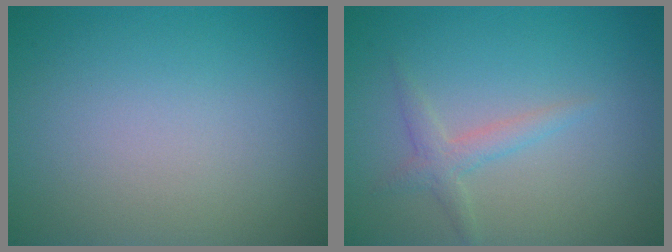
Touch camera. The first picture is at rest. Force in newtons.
{"total": 1.8, "press": 1.8, "slide": 0.1}